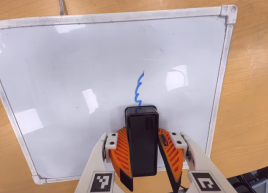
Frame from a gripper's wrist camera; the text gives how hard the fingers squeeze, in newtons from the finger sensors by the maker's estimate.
{"total": 8.3, "left": 9.1, "right": 7.5}